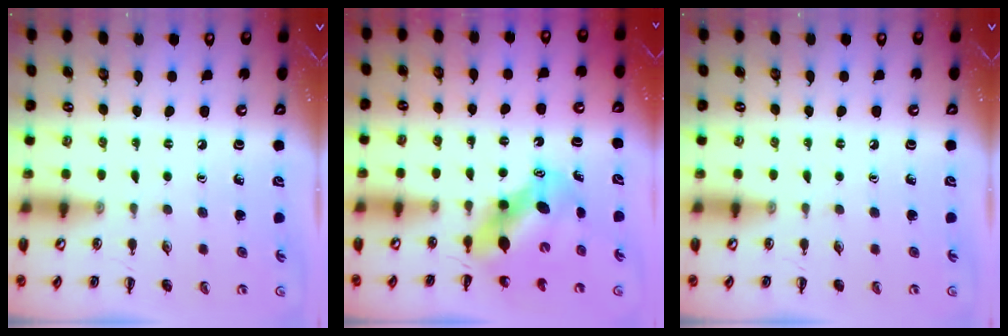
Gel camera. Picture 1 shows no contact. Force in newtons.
{"total": 6.7, "press": 6.5, "slide": 1.3}
{"total": 0.0}